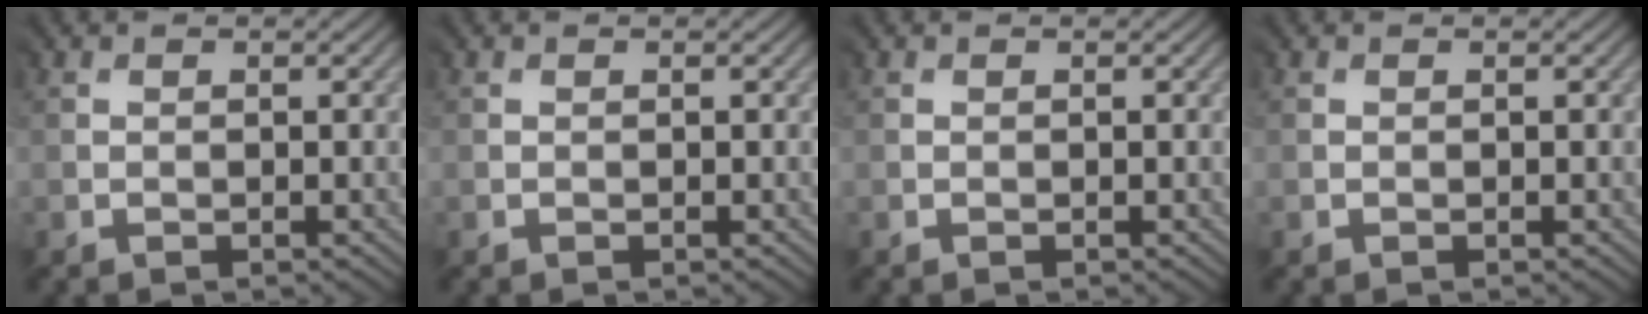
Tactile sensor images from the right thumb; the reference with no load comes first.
{"total": 0.0}
{"total": 0.0}
{"total": 0.0}